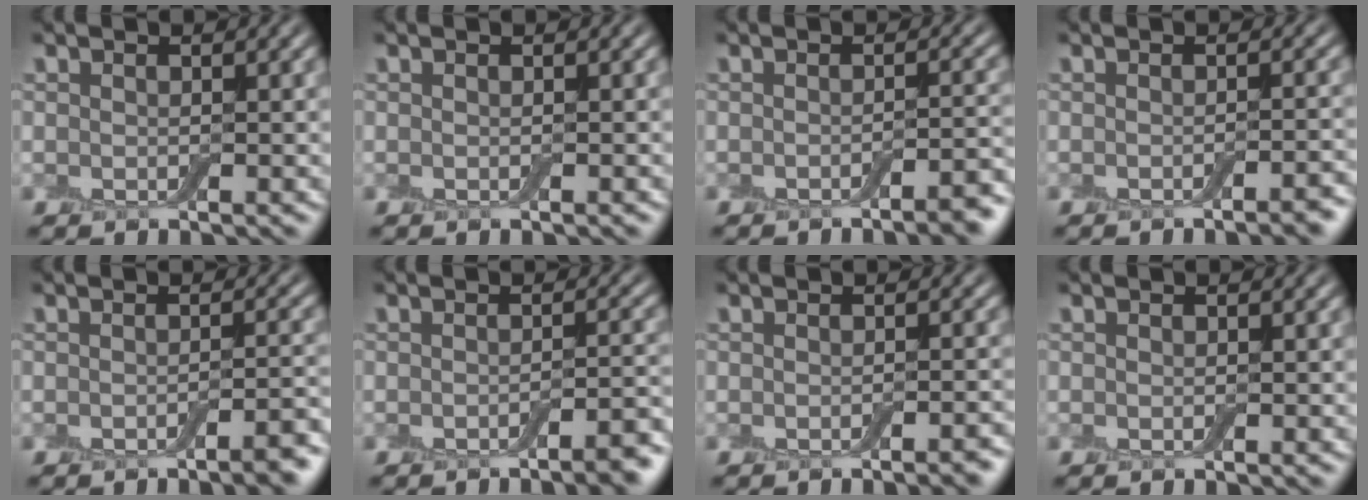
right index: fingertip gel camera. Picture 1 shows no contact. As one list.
[{"total": 0.0}, {"total": 2.7, "force": [-1.7, 0.5, 2.1], "torque": [-0.020, 0.005, -0.030]}, {"total": 2.0, "force": [-1.3, 0.5, 1.5], "torque": [-0.013, 0.002, -0.022]}, {"total": 2.7, "force": [-1.5, 0.5, 2.1], "torque": [-0.022, 0.004, -0.029]}, {"total": 3.0, "force": [-1.9, 0.6, 2.3], "torque": [-0.023, 0.005, -0.033]}, {"total": 1.7, "force": [-1.0, 0.4, 1.3], "torque": [-0.008, 0.002, -0.017]}, {"total": 0.0}]